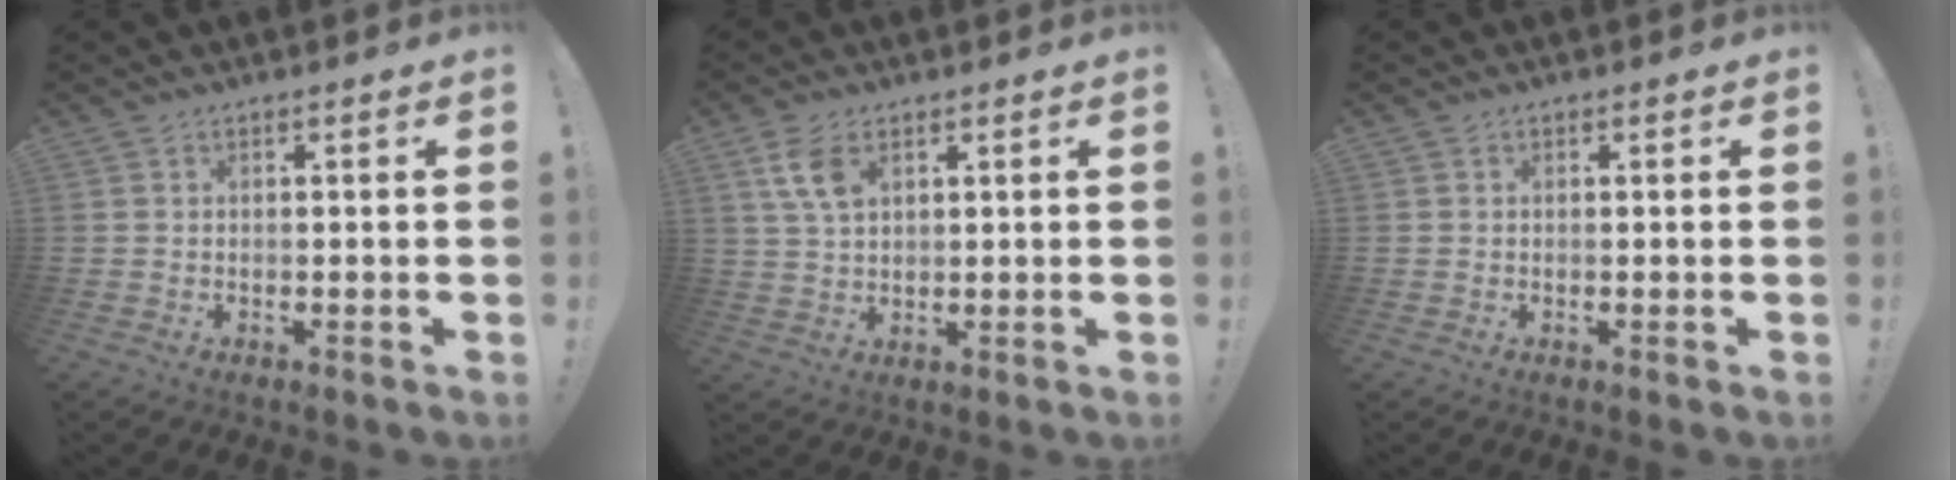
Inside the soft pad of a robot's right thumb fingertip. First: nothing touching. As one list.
[{"total": 7.3, "force": [3.5, 4.1, 4.9], "torque": [-0.091, -0.011, 0.066]}, {"total": 0.0}]